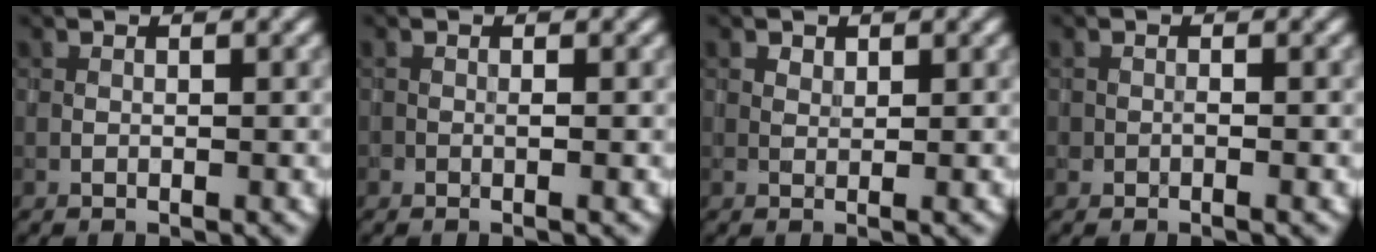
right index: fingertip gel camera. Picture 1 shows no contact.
{"total": 0.5, "force": [-0.2, 0.0, 0.5], "torque": [-0.008, -0.001, -0.004]}
{"total": 0.9, "force": [0.7, 0.5, 0.5], "torque": [-0.010, -0.001, 0.011]}
{"total": 0.7, "force": [-0.3, 0.4, 0.5], "torque": [-0.008, 0.001, -0.004]}